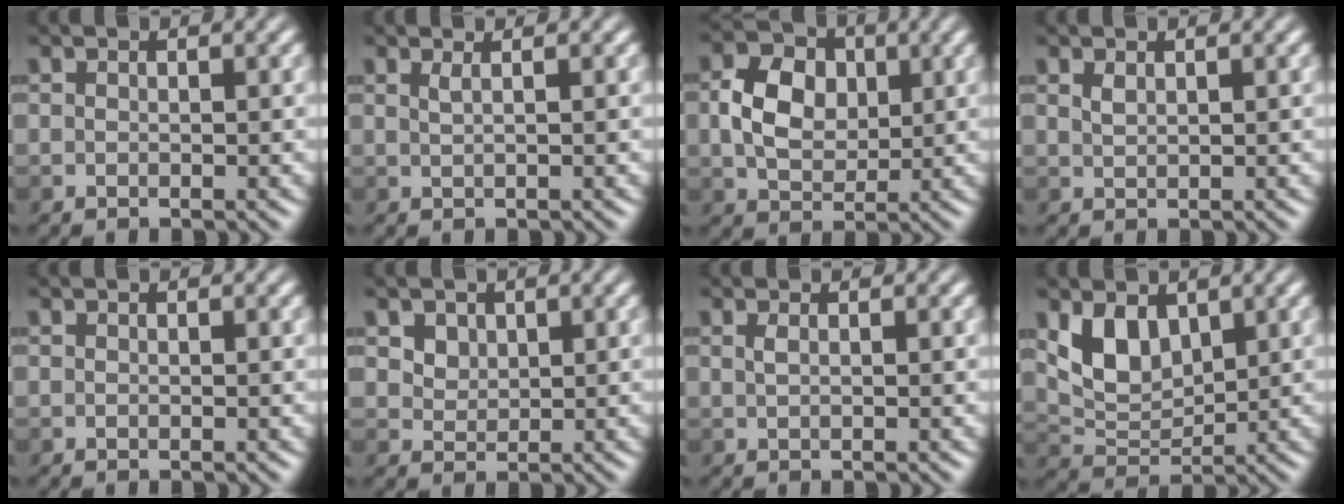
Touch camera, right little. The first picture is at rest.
{"total": 1.1, "force": [0.5, 0.4, 0.9], "torque": [-0.009, 0.000, 0.005]}
{"total": 5.2, "force": [0.7, 3.9, 3.3], "torque": [-0.069, 0.003, 0.011]}
{"total": 0.8, "force": [0.6, 0.3, 0.5], "torque": [-0.014, 0.000, 0.014]}
{"total": 0.0}
{"total": 2.4, "force": [1.4, 1.7, 1.1], "torque": [-0.025, -0.002, 0.036]}
{"total": 0.8, "force": [0.3, 0.3, 0.7], "torque": [-0.012, 0.003, 0.005]}
{"total": 4.2, "force": [2.0, 2.6, 2.7], "torque": [-0.052, -0.009, 0.041]}